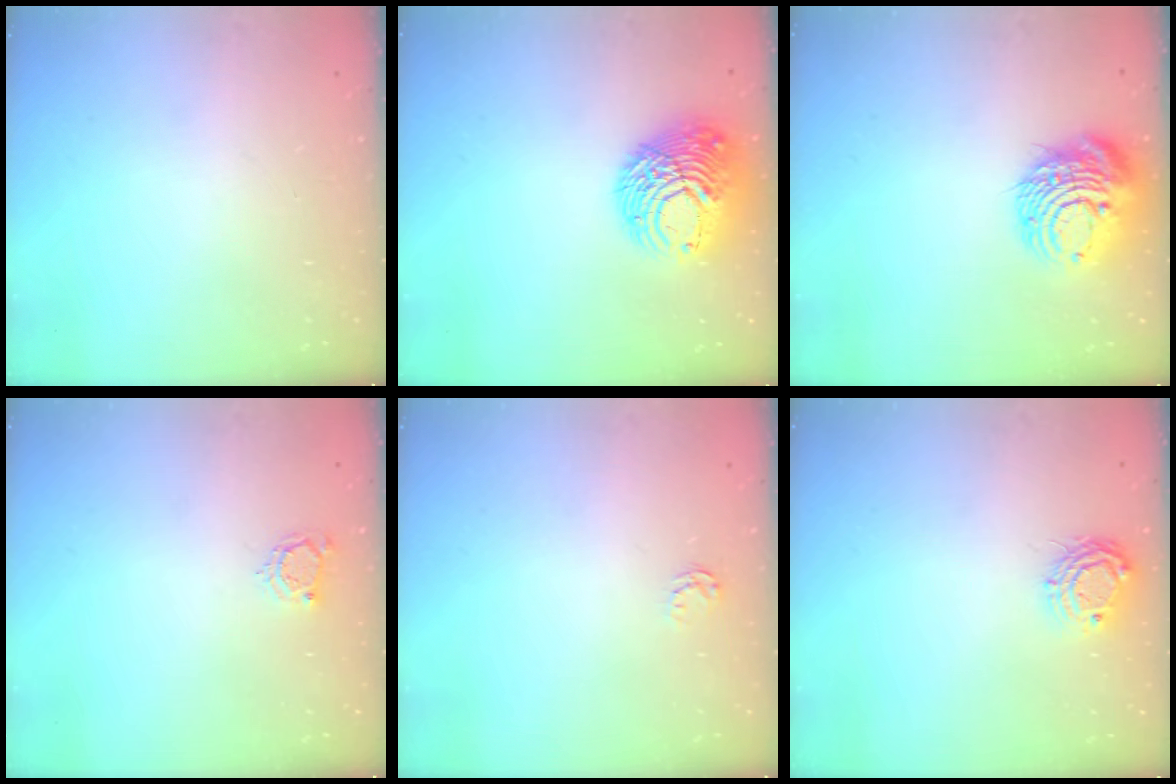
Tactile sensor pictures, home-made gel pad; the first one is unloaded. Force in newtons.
{"total": 12.5, "press": 12.5, "slide": 1.5}
{"total": 13.0, "press": 12.9, "slide": 1.5}
{"total": 4.0, "press": 4.0, "slide": 0.5}
{"total": 2.5, "press": 2.5, "slide": 0.4}
{"total": 7.6, "press": 7.6, "slide": 0.7}